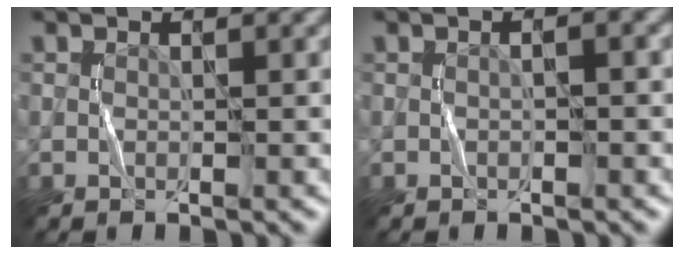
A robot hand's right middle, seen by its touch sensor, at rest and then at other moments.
{"total": 1.2, "force": [0.2, 0.4, 1.1], "torque": [-0.008, -0.006, -0.002]}